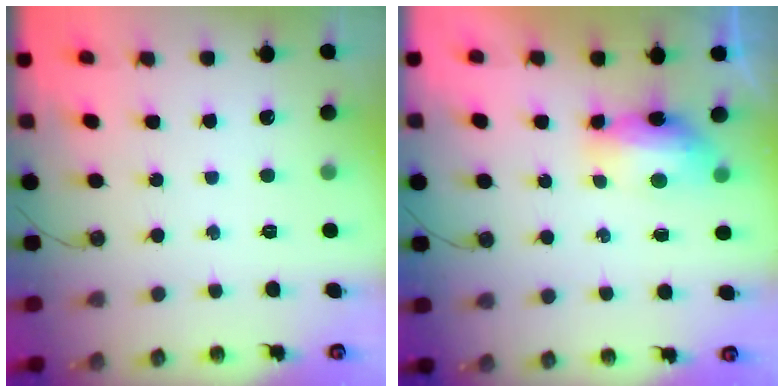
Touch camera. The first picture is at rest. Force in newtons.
{"total": 10.4, "press": 8.7, "slide": 5.7}